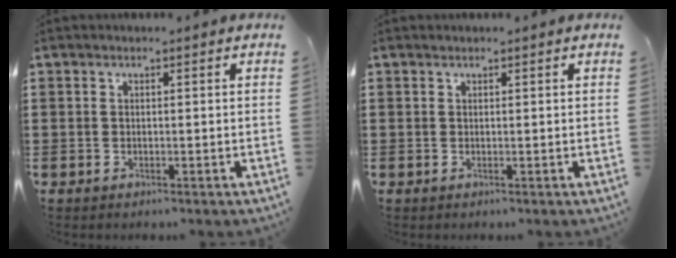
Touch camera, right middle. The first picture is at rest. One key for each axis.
{"total": 0.0}